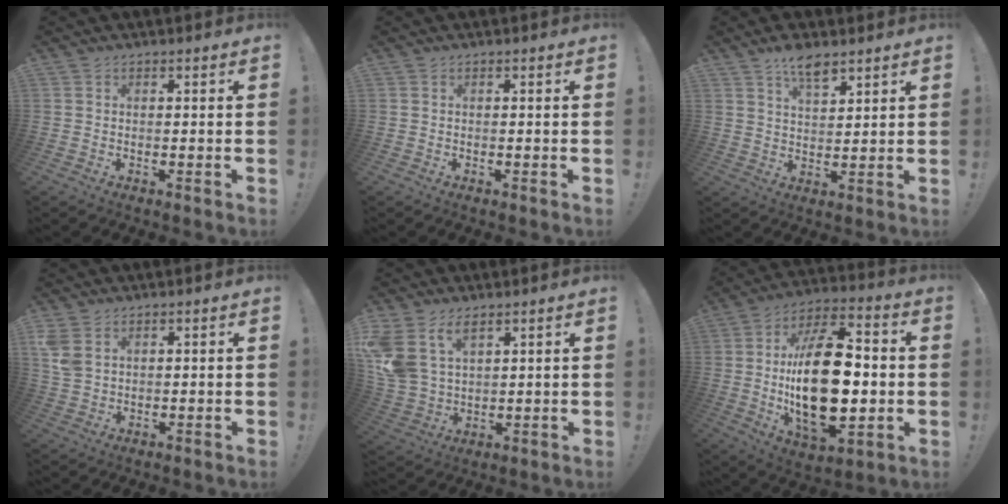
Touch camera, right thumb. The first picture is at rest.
{"total": 0.0}
{"total": 7.0, "force": [5.2, 2.5, 4.0], "torque": [-0.067, -0.028, 0.091]}
{"total": 5.2, "force": [2.6, 3.4, 3.1], "torque": [-0.060, -0.009, 0.051]}
{"total": 10.8, "force": [6.3, 6.6, 5.7], "torque": [-0.136, -0.031, 0.126]}
{"total": 28.0, "force": [-1.3, 15.0, 23.6], "torque": [-0.433, 0.003, -0.018]}